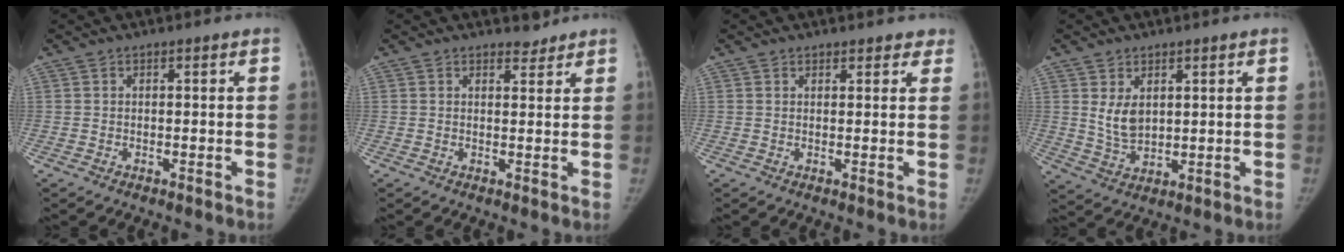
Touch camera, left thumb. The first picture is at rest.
{"total": 1.6, "force": [1.5, 0.7, 0.0], "torque": [0.012, -0.011, 0.018]}
{"total": 2.7, "force": [2.3, 1.4, 0.2], "torque": [0.033, -0.006, 0.017]}
{"total": 5.4, "force": [1.8, 3.5, 3.7], "torque": [-0.052, -0.018, 0.046]}